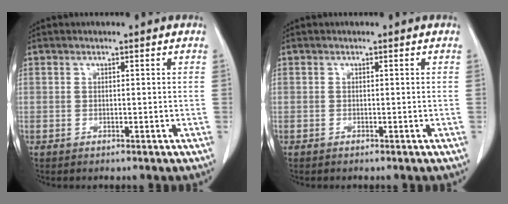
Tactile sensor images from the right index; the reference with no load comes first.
{"total": 0.0}